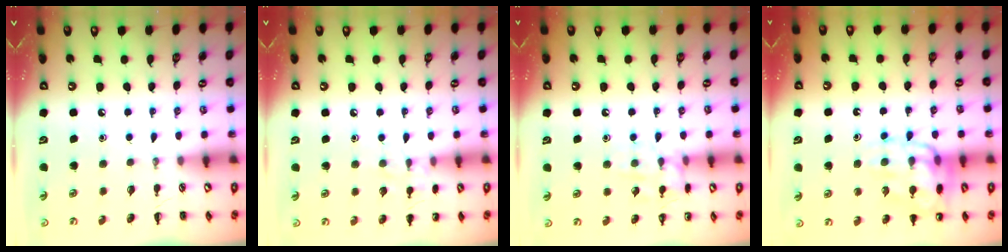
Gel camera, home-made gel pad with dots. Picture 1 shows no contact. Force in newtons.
{"total": 7.1, "press": 6.8, "slide": 2.0}
{"total": 9.2, "press": 9.1, "slide": 1.2}
{"total": 13.5, "press": 13.4, "slide": 1.4}